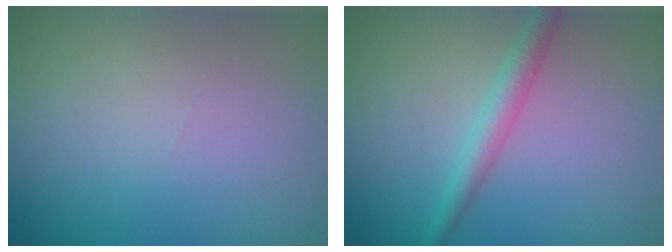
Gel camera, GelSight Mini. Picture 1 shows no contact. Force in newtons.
{"total": 2.3, "press": 2.3, "slide": 0.0}